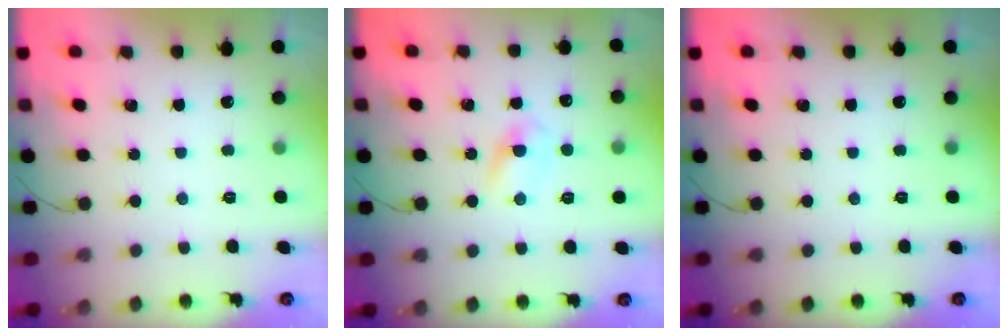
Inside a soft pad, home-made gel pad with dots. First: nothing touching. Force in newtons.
{"total": 2.9, "press": 2.7, "slide": 1.2}
{"total": 0.0}